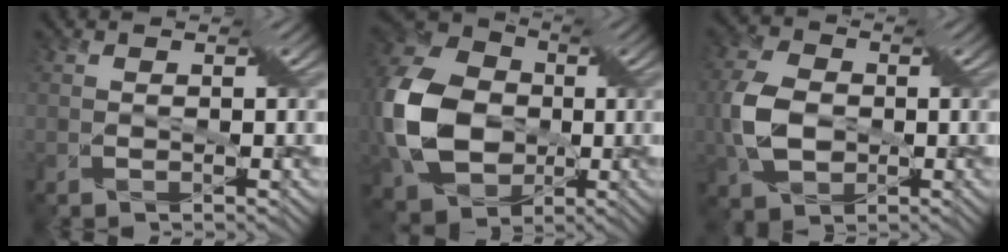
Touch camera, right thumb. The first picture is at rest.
{"total": 13.1, "force": [-1.9, 9.9, 8.3], "torque": [-0.234, -0.001, -0.042]}
{"total": 7.3, "force": [-1.4, 5.0, 5.1], "torque": [-0.146, -0.009, -0.028]}